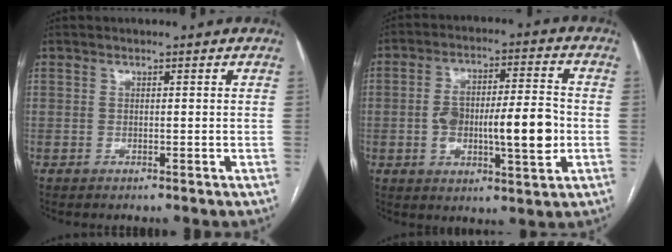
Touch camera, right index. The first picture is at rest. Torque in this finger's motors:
{"motor_torque": [0.47, 0.04, 0.34, 0.10]}